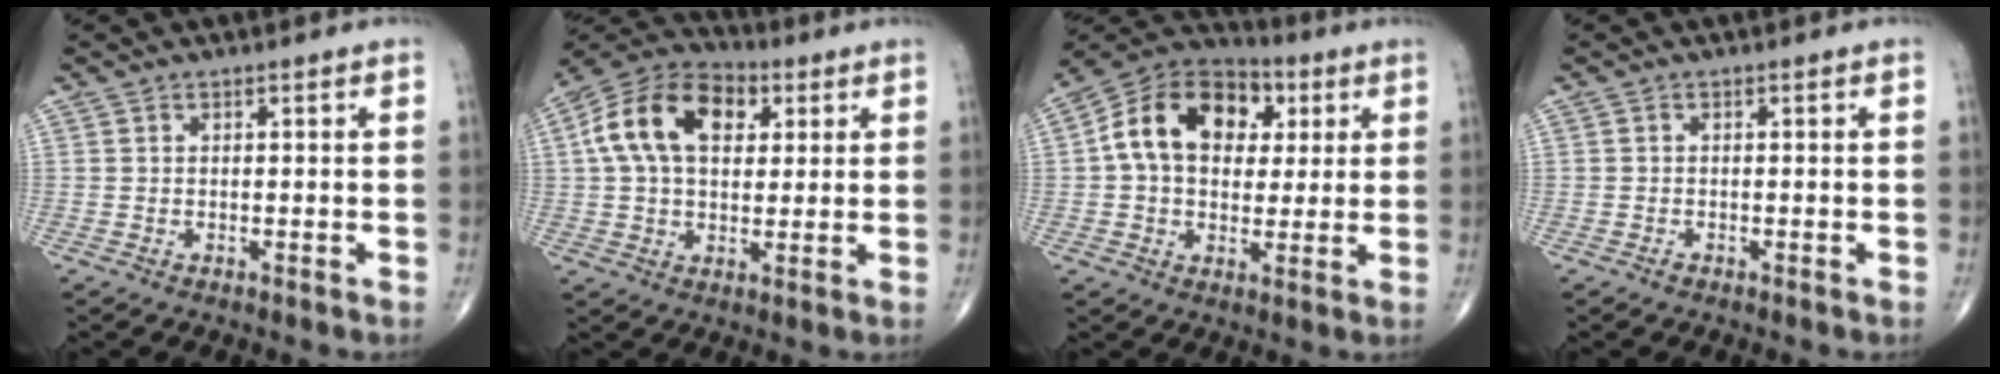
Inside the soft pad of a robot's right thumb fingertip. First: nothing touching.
{"total": 16.2, "force": [4.2, 10.4, 11.6], "torque": [-0.194, 0.014, 0.065]}
{"total": 17.1, "force": [3.6, 12.1, 11.5], "torque": [-0.168, 0.018, 0.051]}
{"total": 0.6, "force": [-0.4, 0.4, 0.2], "torque": [-0.003, 0.000, -0.011]}